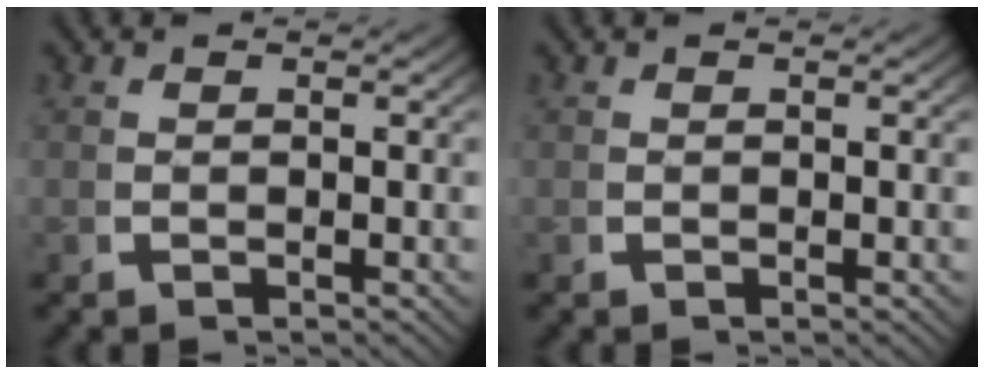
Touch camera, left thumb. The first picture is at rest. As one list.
[{"total": 0.0}]